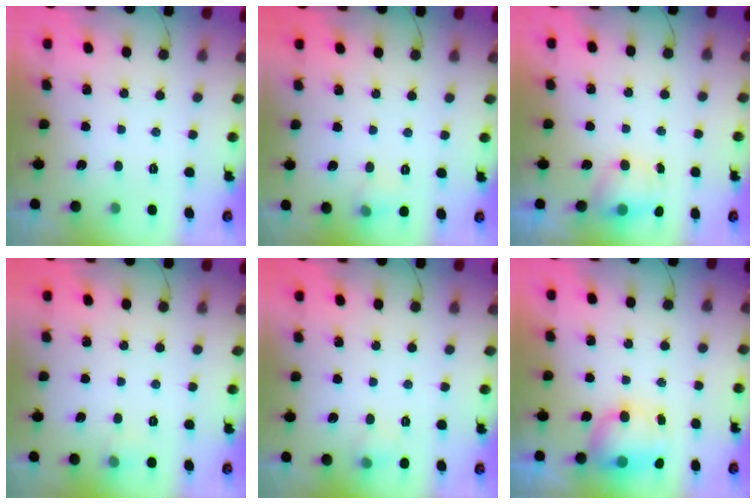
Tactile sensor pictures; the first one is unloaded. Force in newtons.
{"total": 5.7, "press": 5.4, "slide": 1.8}
{"total": 6.9, "press": 5.5, "slide": 4.3}
{"total": 5.0, "press": 3.7, "slide": 3.3}
{"total": 5.7, "press": 5.4, "slide": 2.0}
{"total": 8.6, "press": 7.5, "slide": 4.2}